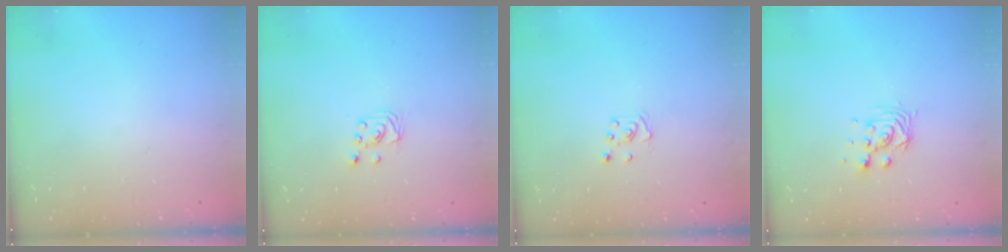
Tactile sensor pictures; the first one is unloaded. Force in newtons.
{"total": 1.9, "press": 1.9, "slide": 0.1}
{"total": 2.8, "press": 2.8, "slide": 0.3}
{"total": 5.9, "press": 5.9, "slide": 0.5}